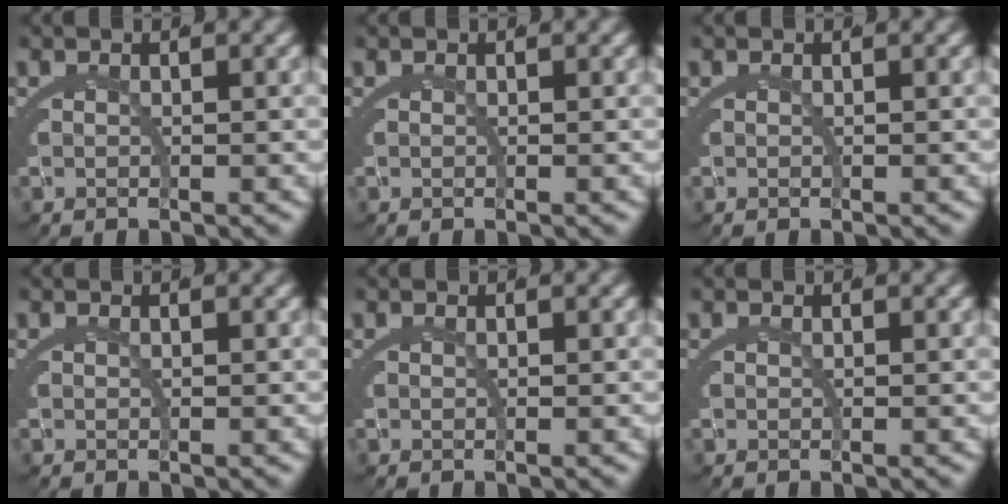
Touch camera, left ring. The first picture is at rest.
{"total": 0.0}
{"total": 0.0}
{"total": 0.0}
{"total": 0.0}
{"total": 0.0}